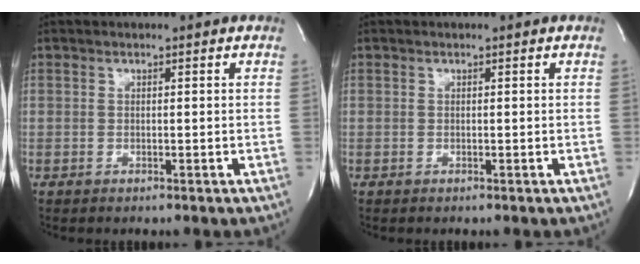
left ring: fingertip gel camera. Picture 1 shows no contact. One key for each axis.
{"total": 0.0}